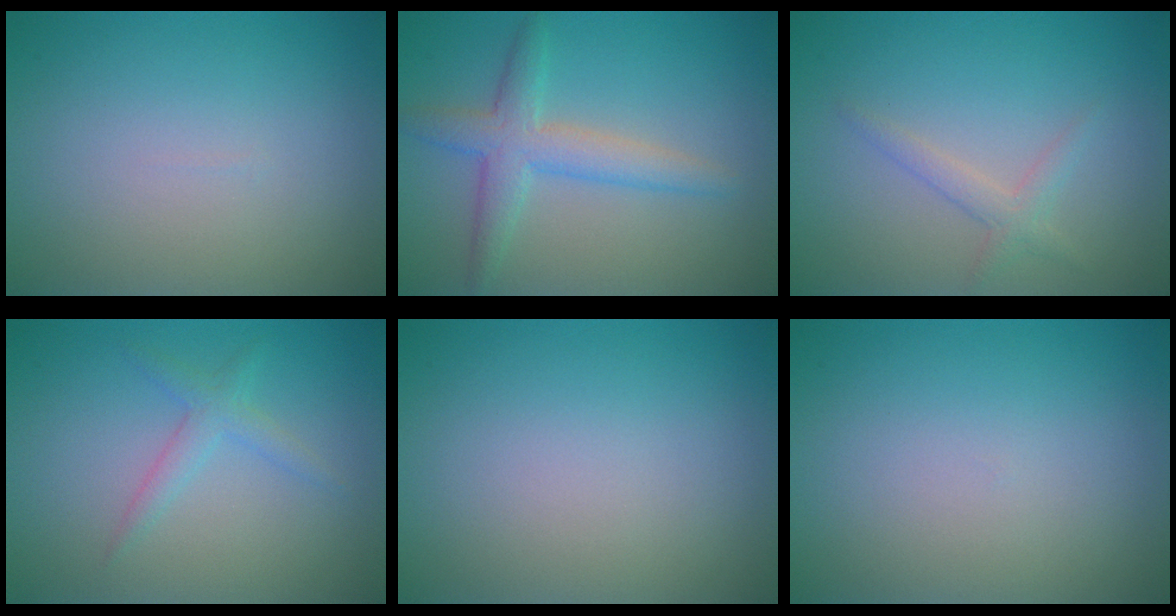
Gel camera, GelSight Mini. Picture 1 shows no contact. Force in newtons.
{"total": 3.8, "press": 3.8, "slide": 0.2}
{"total": 1.6, "press": 1.6, "slide": 0.1}
{"total": 1.7, "press": 1.7, "slide": 0.1}
{"total": 0.0}
{"total": 0.0}